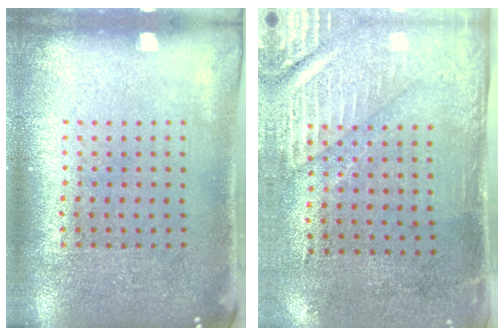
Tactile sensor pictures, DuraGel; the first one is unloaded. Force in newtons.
{"total": 2.8, "press": 2.4, "slide": 1.4}